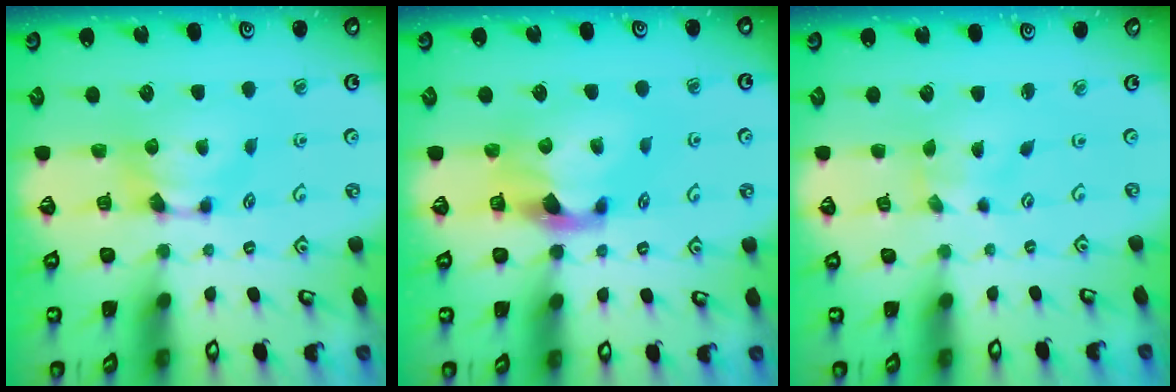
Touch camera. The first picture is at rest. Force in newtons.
{"total": 3.1, "press": 2.8, "slide": 1.4}
{"total": 2.4, "press": 2.2, "slide": 1.0}